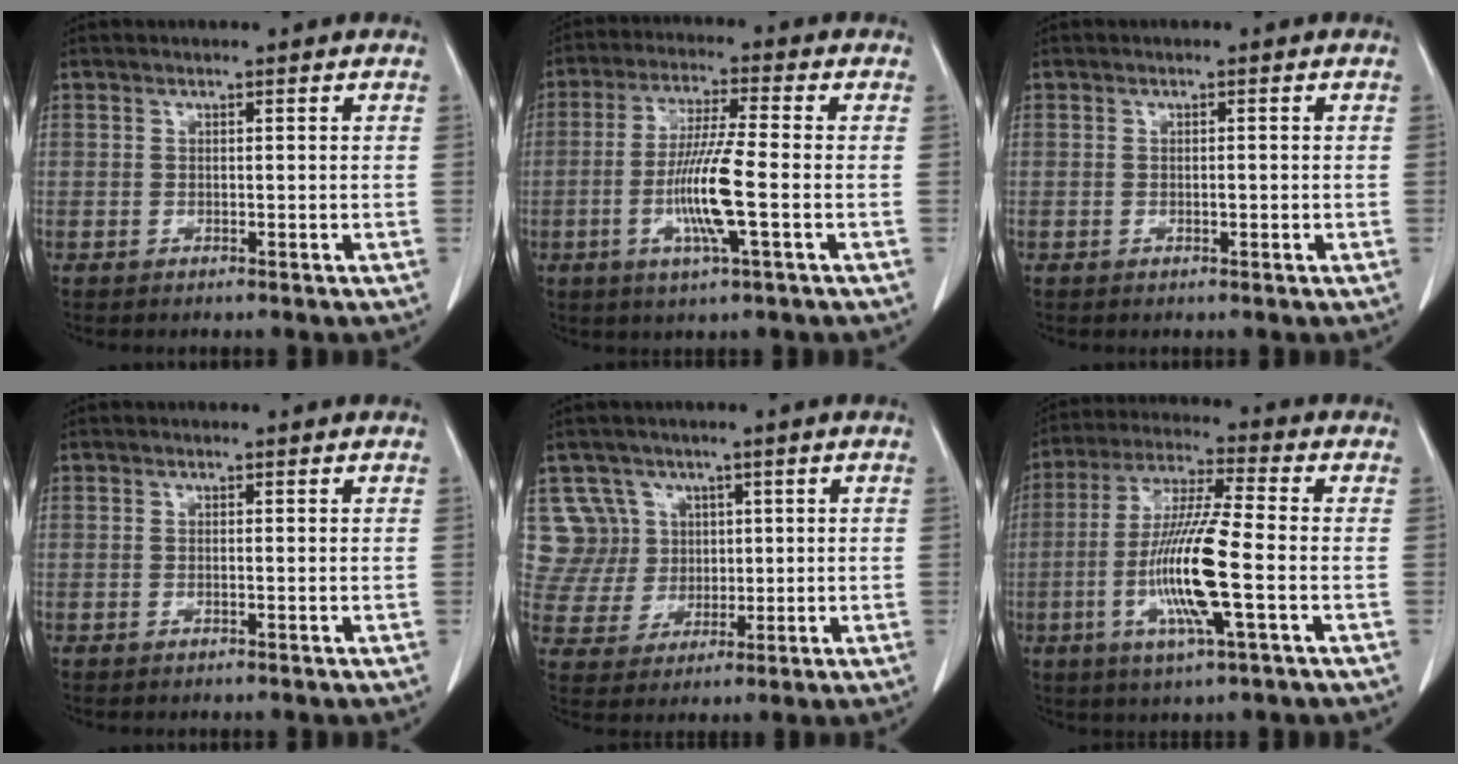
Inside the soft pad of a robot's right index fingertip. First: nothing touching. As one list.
[{"total": 9.8, "force": [-2.3, 0.0, 9.5], "torque": [-0.191, -0.011, -0.047]}, {"total": 0.8, "force": [-0.2, 0.4, 0.7], "torque": [-0.013, 0.001, 0.000]}, {"total": 0.0}, {"total": 8.1, "force": [2.9, 7.6, -0.2], "torque": [0.006, 0.028, 0.068]}, {"total": 13.3, "force": [-3.1, 0.6, 12.9], "torque": [-0.261, -0.010, -0.062]}]